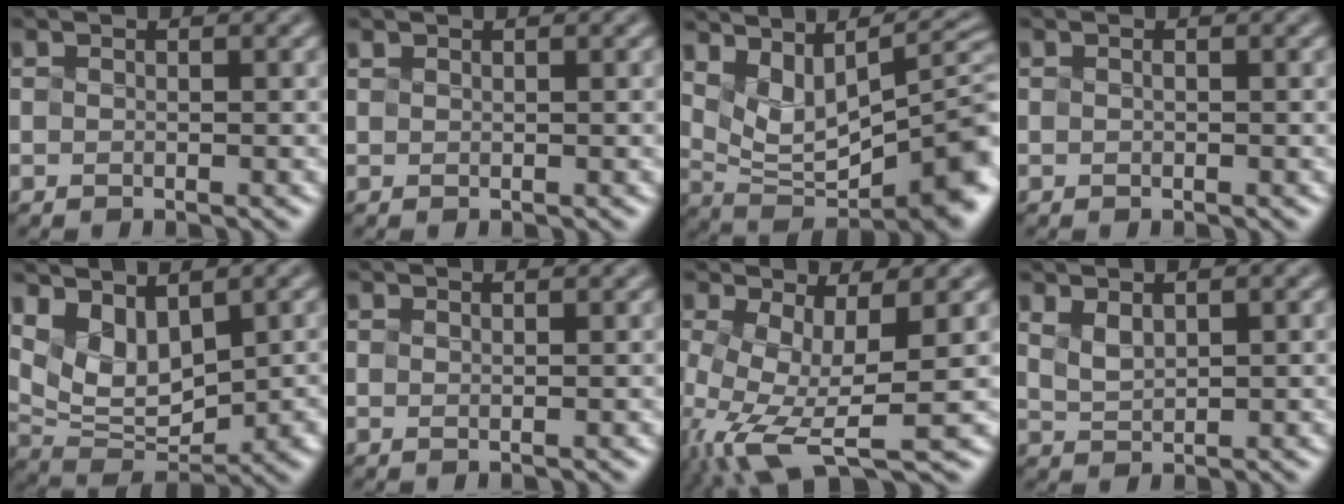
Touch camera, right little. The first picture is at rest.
{"total": 0.7, "force": [0.6, 0.2, 0.1], "torque": [-0.005, 0.007, 0.016]}
{"total": 9.4, "force": [2.8, 3.8, 8.1], "torque": [-0.142, 0.004, 0.084]}
{"total": 0.0}
{"total": 5.2, "force": [2.8, 2.1, 3.8], "torque": [-0.086, -0.005, 0.083]}
{"total": 3.2, "force": [2.3, 1.6, 1.6], "torque": [-0.007, 0.042, 0.016]}
{"total": 7.5, "force": [-2.2, 1.8, 6.9], "torque": [-0.148, -0.003, -0.016]}
{"total": 1.2, "force": [1.1, 0.0, 0.4], "torque": [-0.020, 0.008, 0.050]}